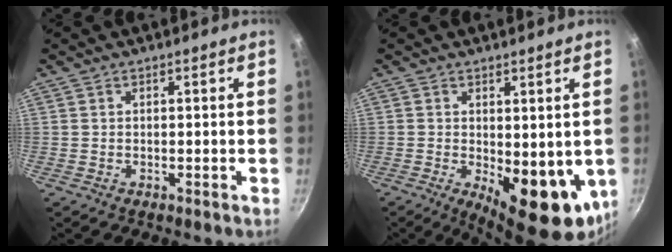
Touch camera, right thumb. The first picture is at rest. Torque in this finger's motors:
{"motor_torque": [-0.30, 0.79, 1.04, -1.10, 0.33]}